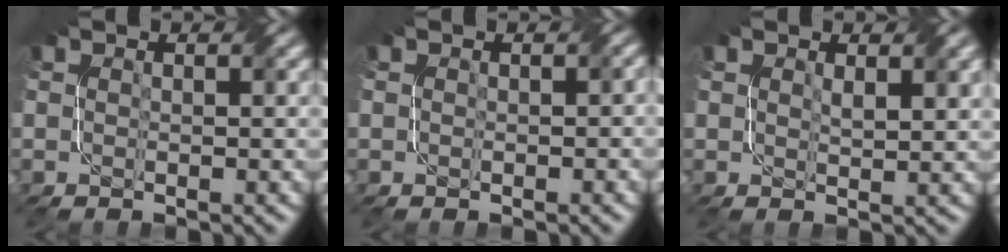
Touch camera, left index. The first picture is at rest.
{"total": 0.7, "force": [0.1, 0.4, 0.5], "torque": [-0.007, 0.002, 0.002]}
{"total": 1.6, "force": [0.9, 0.5, 1.2], "torque": [-0.020, -0.003, 0.020]}